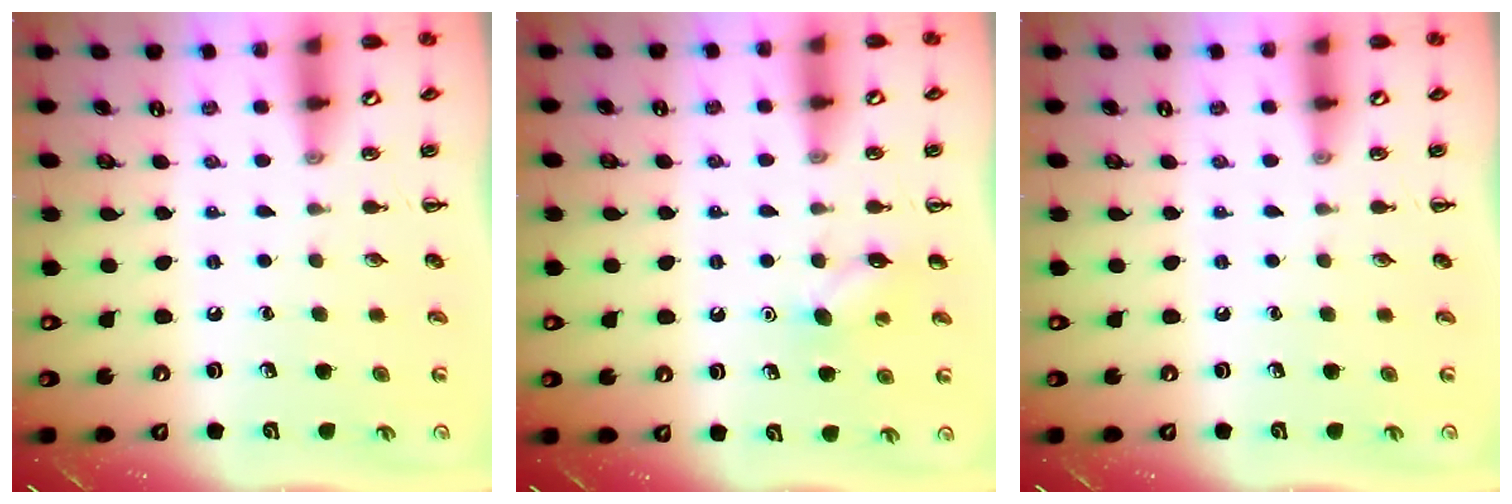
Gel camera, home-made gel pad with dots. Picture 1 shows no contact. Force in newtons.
{"total": 6.6, "press": 6.4, "slide": 1.7}
{"total": 0.0}